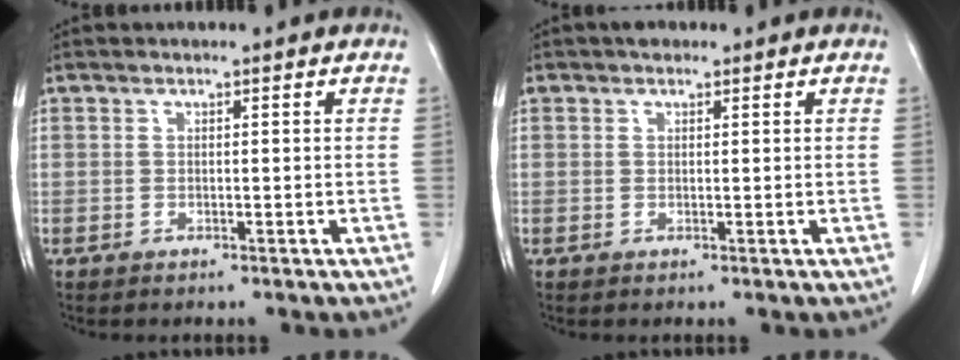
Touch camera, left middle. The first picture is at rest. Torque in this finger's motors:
{"motor_torque": [0.18, -0.11, -0.05, 0.01]}